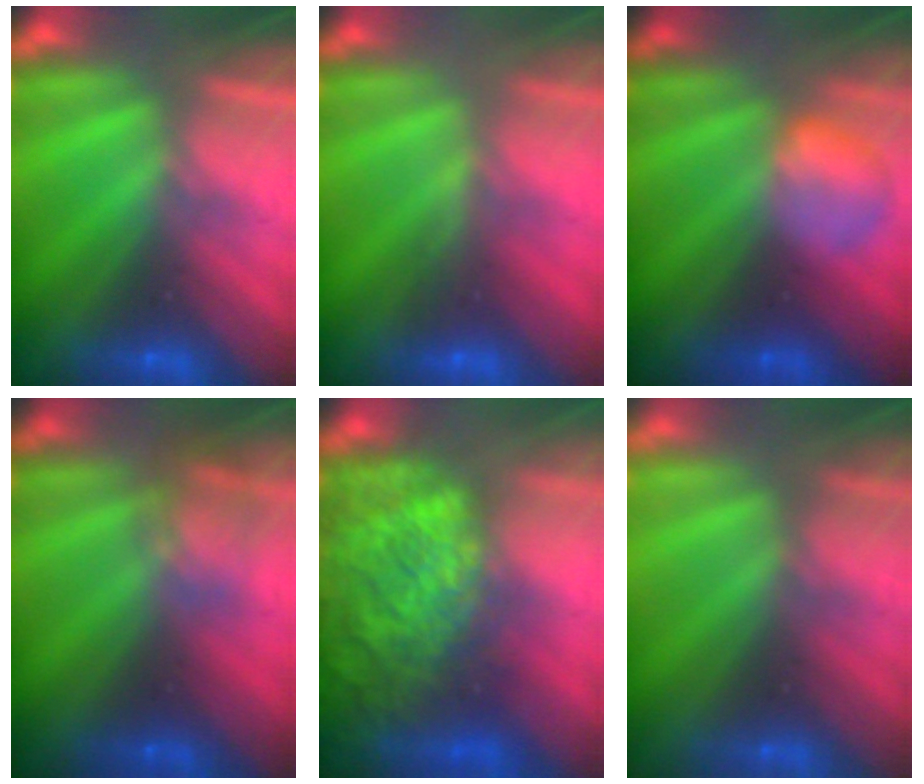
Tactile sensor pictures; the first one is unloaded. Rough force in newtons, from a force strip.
{"total": 3.1}
{"total": 2.4}
{"total": 2.3}
{"total": 9.4}
{"total": 3.0}